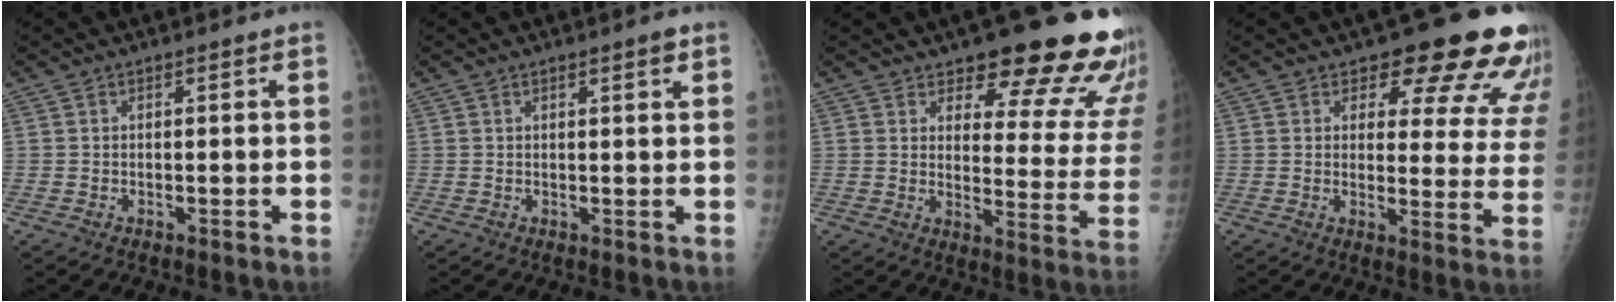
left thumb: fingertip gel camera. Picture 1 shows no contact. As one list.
[{"total": 1.9, "force": [1.2, 0.3, 1.5], "torque": [-0.019, -0.006, 0.016]}, {"total": 20.3, "force": [16.0, 6.2, 10.9], "torque": [-0.088, -0.109, 0.189]}, {"total": 17.1, "force": [13.6, 6.2, 8.2], "torque": [-0.047, -0.086, 0.145]}]